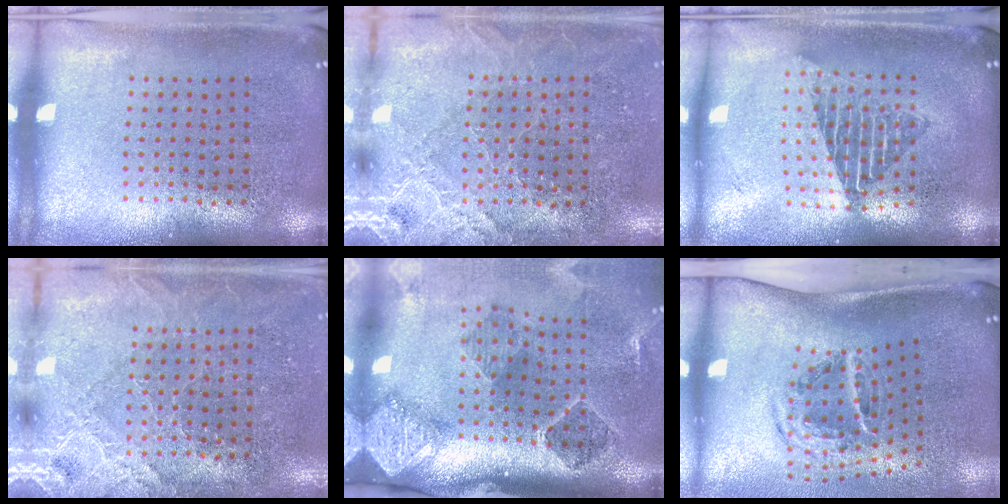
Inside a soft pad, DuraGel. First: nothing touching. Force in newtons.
{"total": 2.8, "press": 2.8, "slide": 0.2}
{"total": 1.7, "press": 1.4, "slide": 1.0}
{"total": 2.8, "press": 2.8, "slide": 0.2}
{"total": 2.8, "press": 1.9, "slide": 2.2}
{"total": 2.0, "press": 1.2, "slide": 1.5}